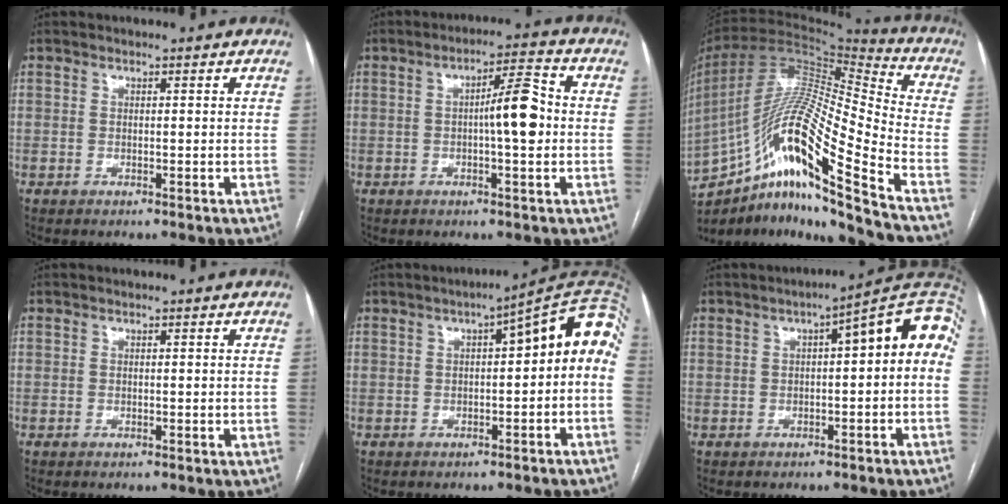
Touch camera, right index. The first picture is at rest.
{"total": 7.2, "force": [-0.3, 1.1, 7.1], "torque": [-0.110, 0.015, -0.007]}
{"total": 22.2, "force": [-13.8, 0.2, 17.4], "torque": [-0.341, -0.002, -0.253]}
{"total": 0.0}
{"total": 10.5, "force": [0.8, 2.8, 10.1], "torque": [-0.133, 0.043, 0.004]}
{"total": 10.0, "force": [1.0, 2.2, 9.7], "torque": [-0.128, 0.042, 0.006]}